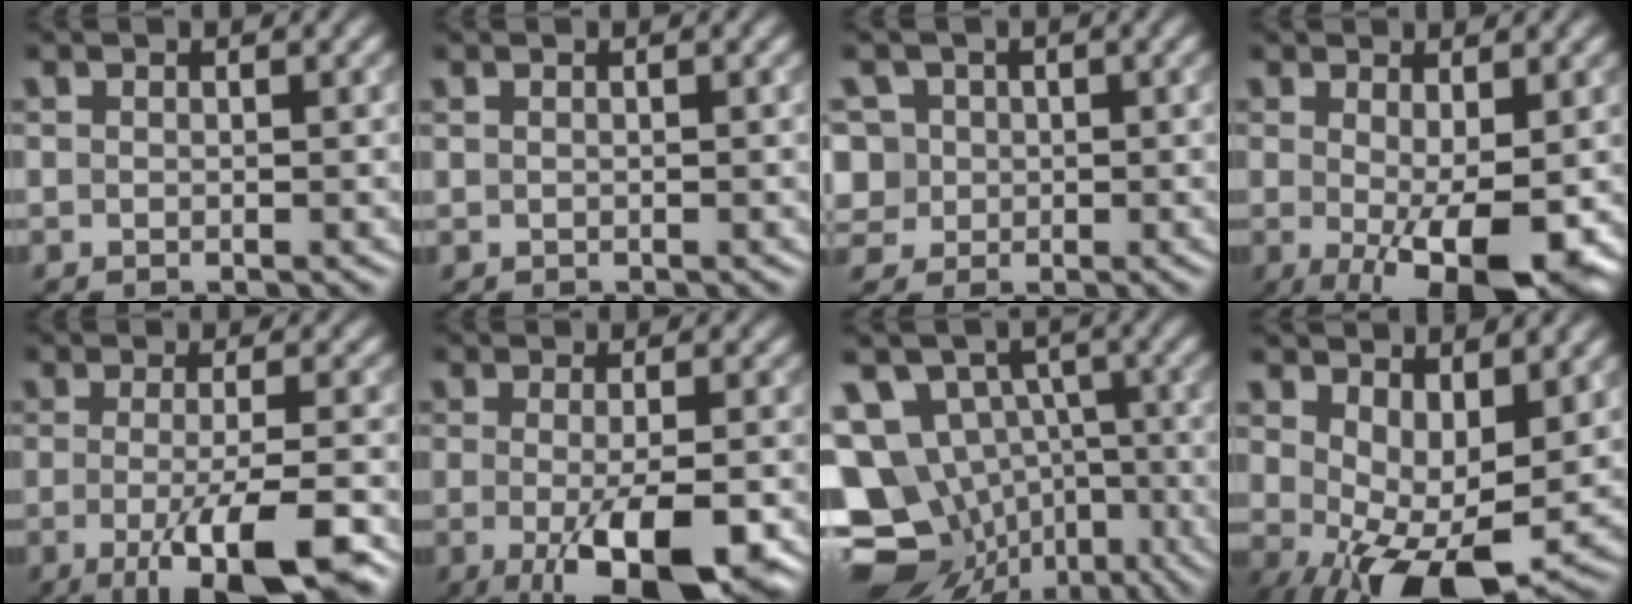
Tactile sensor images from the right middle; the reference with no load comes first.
{"total": 0.0}
{"total": 6.3, "force": [1.6, 5.5, 2.6], "torque": [-0.050, 0.032, 0.003]}
{"total": 8.0, "force": [-1.4, 2.8, 7.4], "torque": [-0.119, -0.020, -0.014]}
{"total": 8.5, "force": [-3.4, 2.2, 7.6], "torque": [-0.106, -0.014, -0.053]}
{"total": 8.4, "force": [-3.0, 2.5, 7.4], "torque": [-0.121, -0.017, -0.038]}
{"total": 13.7, "force": [-4.4, 10.9, 7.0], "torque": [-0.143, -0.017, -0.049]}
{"total": 8.6, "force": [-0.2, 4.4, 7.4], "torque": [-0.126, -0.019, 0.008]}